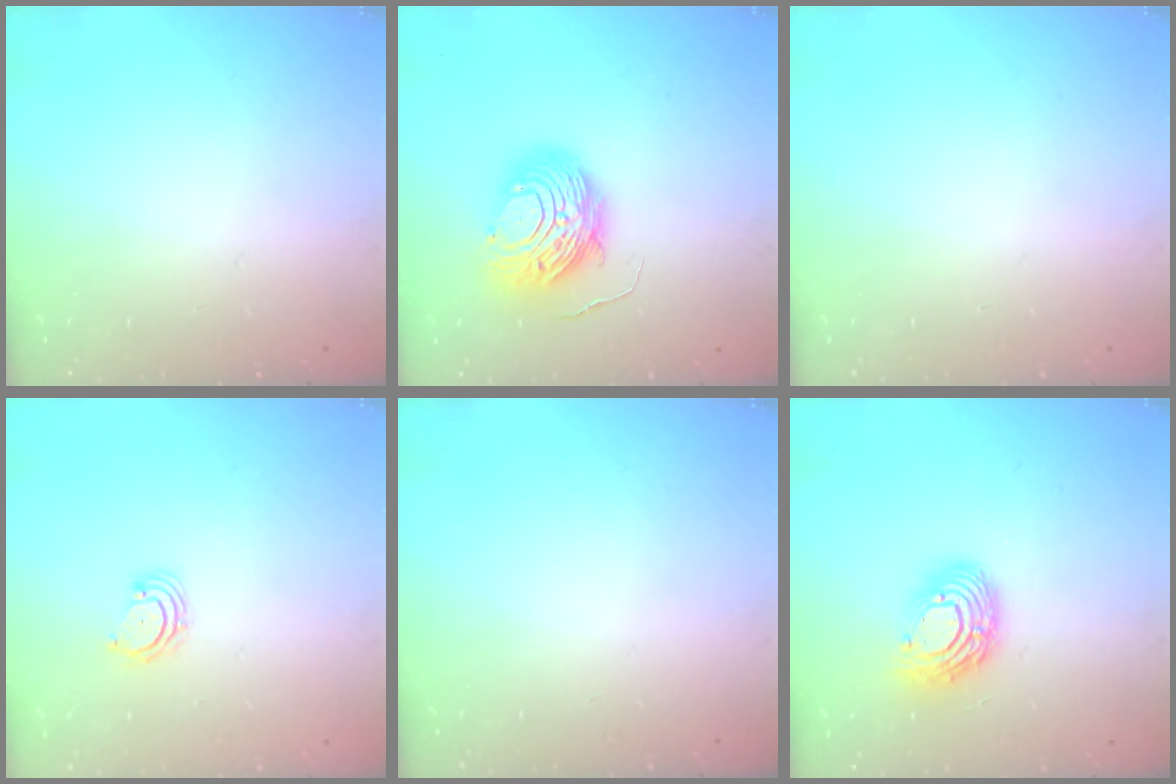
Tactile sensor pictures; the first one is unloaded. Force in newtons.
{"total": 10.8, "press": 10.8, "slide": 1.0}
{"total": 0.0}
{"total": 3.1, "press": 3.1, "slide": 0.3}
{"total": 0.0}
{"total": 12.4, "press": 12.4, "slide": 1.0}